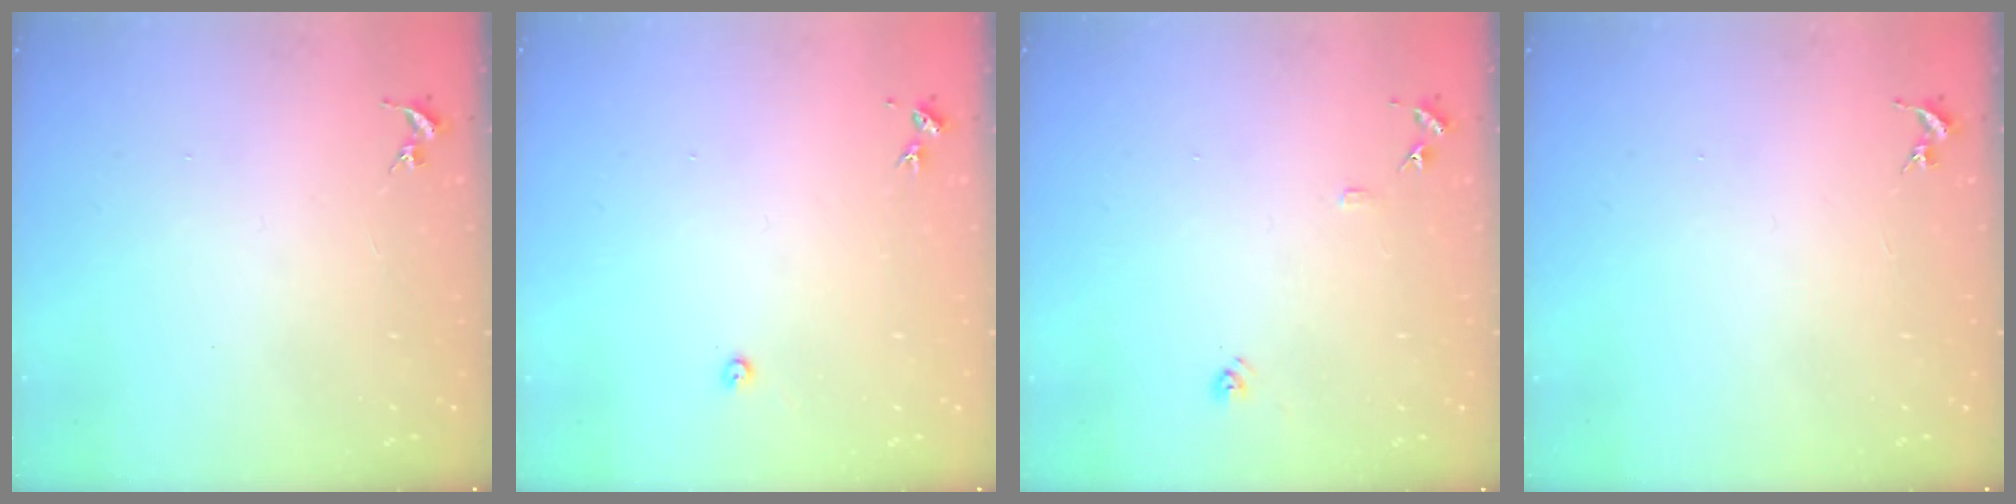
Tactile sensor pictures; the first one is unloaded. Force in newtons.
{"total": 2.4, "press": 2.4, "slide": 0.3}
{"total": 8.3, "press": 8.3, "slide": 0.7}
{"total": 0.0}